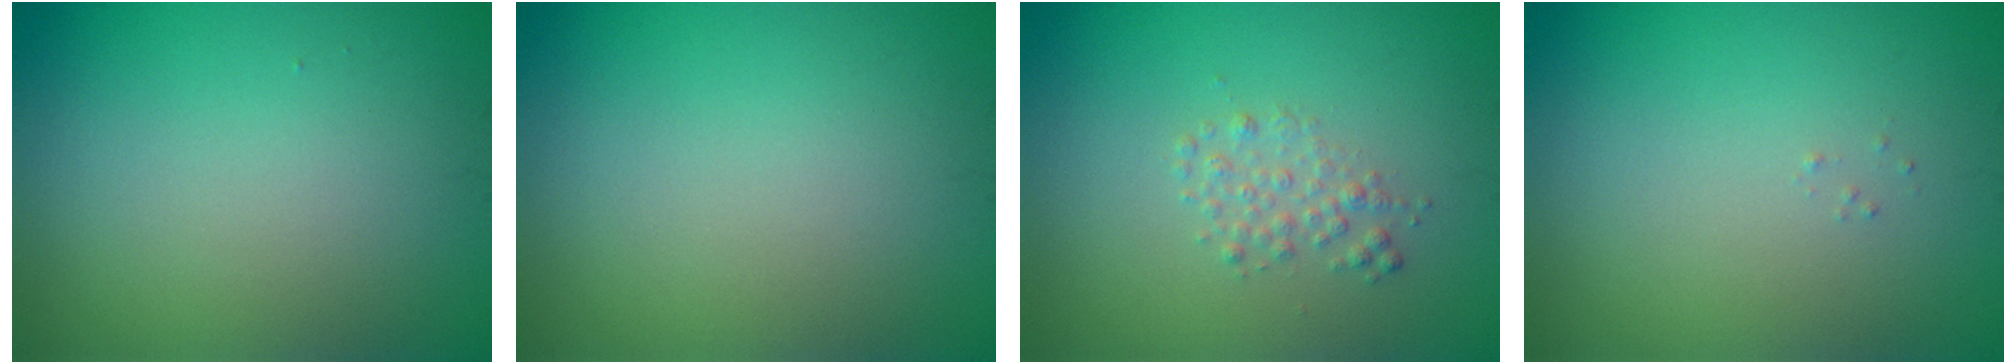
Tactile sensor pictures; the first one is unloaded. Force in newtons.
{"total": 0.0}
{"total": 1.5, "press": 1.5, "slide": 0.0}
{"total": 0.0}